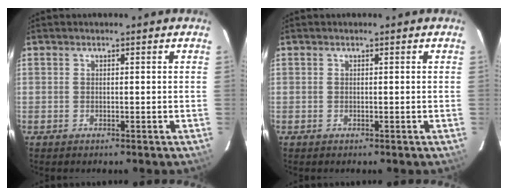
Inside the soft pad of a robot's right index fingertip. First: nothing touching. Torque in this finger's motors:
{"motor_torque": [-0.01, 0.00, 0.00, 0.01]}